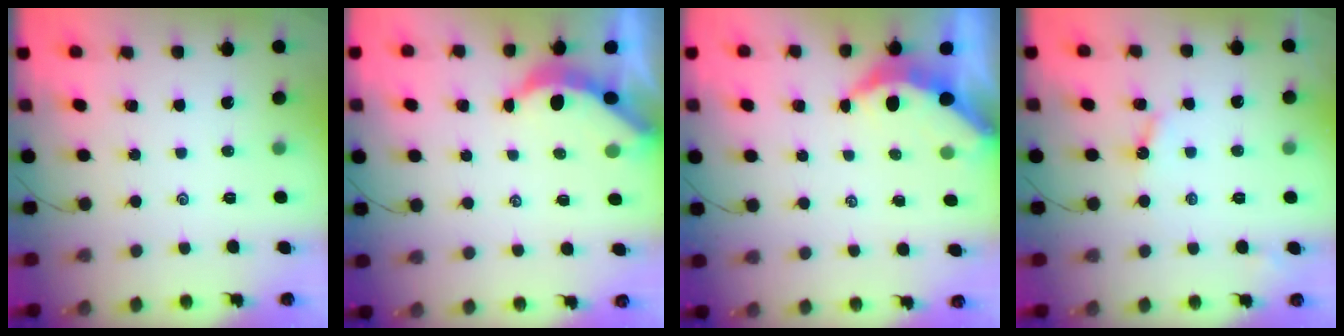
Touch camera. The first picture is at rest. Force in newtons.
{"total": 4.0, "press": 3.9, "slide": 0.4}
{"total": 4.0, "press": 4.0, "slide": 0.4}
{"total": 3.8, "press": 3.7, "slide": 0.4}